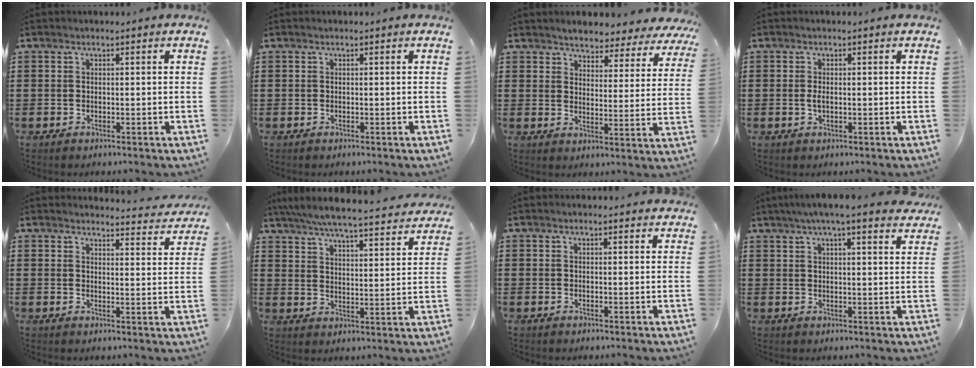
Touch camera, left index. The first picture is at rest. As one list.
[{"total": 0.0}, {"total": 3.7, "force": [3.7, 0.5, 0.0], "torque": [-0.024, -0.023, 0.061]}, {"total": 1.4, "force": [-0.1, 0.5, 1.2], "torque": [-0.032, -0.001, -0.006]}, {"total": 3.3, "force": [3.3, -0.1, 0.5], "torque": [-0.009, -0.026, 0.055]}, {"total": 6.0, "force": [5.6, -0.4, 2.0], "torque": [-0.064, -0.042, 0.094]}, {"total": 1.0, "force": [0.9, 0.2, 0.3], "torque": [-0.008, 0.001, 0.017]}, {"total": 5.1, "force": [4.3, -0.2, 2.8], "torque": [-0.067, -0.007, 0.075]}]